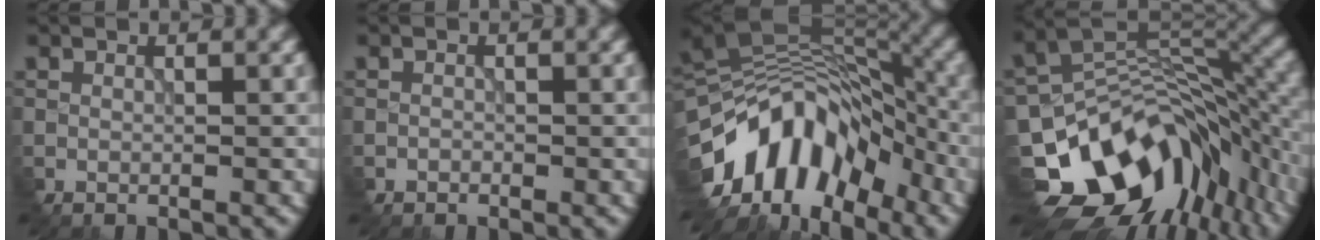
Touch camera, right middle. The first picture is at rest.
{"total": 0.8, "force": [-0.6, -0.2, -0.5], "torque": [-0.003, 0.005, -0.007]}
{"total": 12.5, "force": [-6.3, 7.0, 8.2], "torque": [-0.139, 0.030, -0.117]}
{"total": 14.0, "force": [-7.3, 9.3, 7.6], "torque": [-0.152, -0.002, -0.115]}